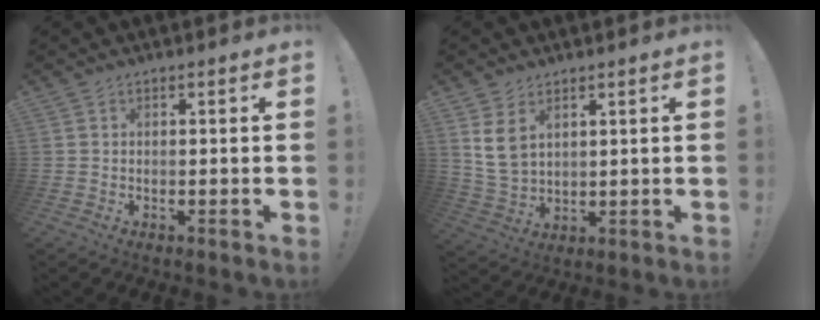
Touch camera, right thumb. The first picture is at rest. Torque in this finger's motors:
{"motor_torque": [-0.43, 0.42, 0.05, 0.20, 0.07]}